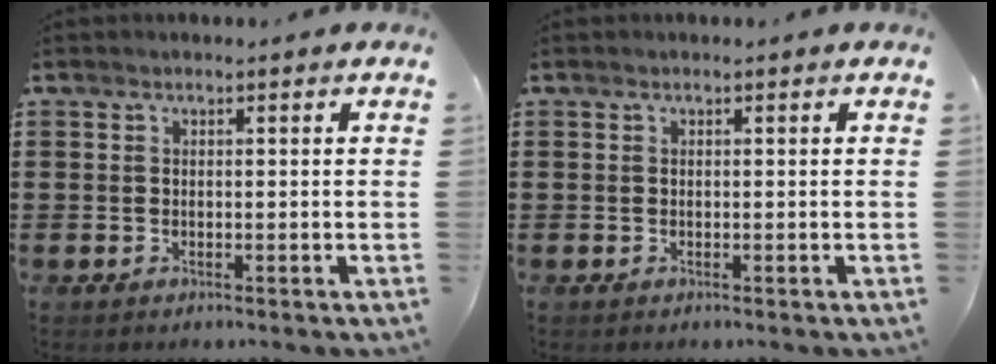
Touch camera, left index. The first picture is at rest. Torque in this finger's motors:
{"motor_torque": [-0.04, -0.03, 0.00, 0.00]}